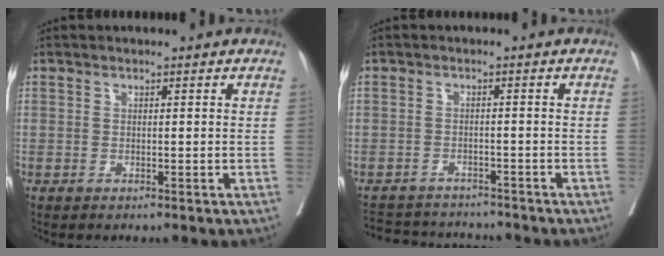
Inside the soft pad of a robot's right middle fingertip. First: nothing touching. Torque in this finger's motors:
{"motor_torque": [-0.13, -0.41, -0.37, -0.08]}